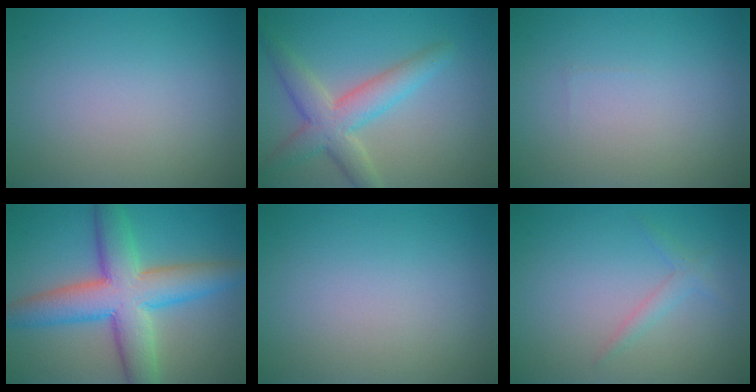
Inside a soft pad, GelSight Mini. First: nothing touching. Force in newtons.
{"total": 4.9, "press": 4.9, "slide": 0.4}
{"total": 0.0}
{"total": 9.1, "press": 9.1, "slide": 0.7}
{"total": 0.0}
{"total": 1.3, "press": 1.3, "slide": 0.1}